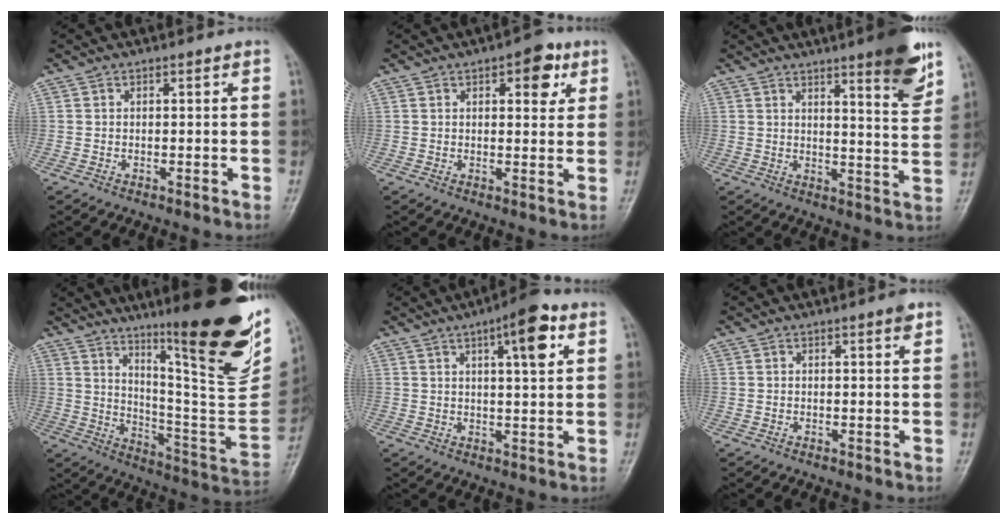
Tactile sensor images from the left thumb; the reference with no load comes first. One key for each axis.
{"total": 6.4, "fx": 3.0, "fy": 3.1, "fz": 4.8, "tx": -0.035, "ty": -0.008, "tz": 0.032}
{"total": 10.6, "fx": 6.7, "fy": 1.5, "fz": 8.1, "tx": -0.090, "ty": -0.043, "tz": 0.090}
{"total": 27.7, "fx": 16.1, "fy": 4.7, "fz": 22.1, "tx": -0.290, "ty": -0.074, "tz": 0.254}
{"total": 8.9, "fx": 3.9, "fy": 2.3, "fz": 7.6, "tx": -0.102, "ty": -0.006, "tz": 0.052}
{"total": 1.4, "fx": 0.9, "fy": 0.1, "fz": 1.1, "tx": -0.017, "ty": -0.003, "tz": 0.011}